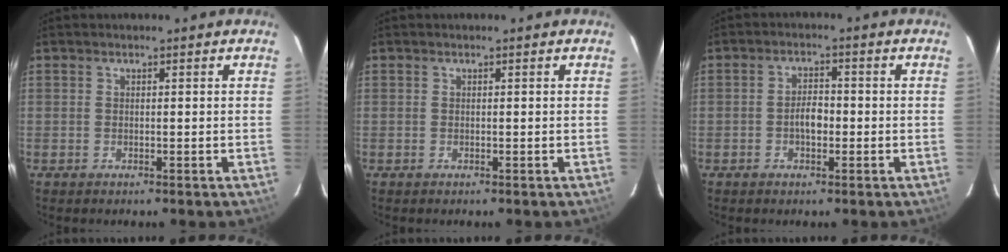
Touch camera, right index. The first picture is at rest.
{"total": 0.0}
{"total": 3.6, "force": [-1.0, 2.0, 2.9], "torque": [-0.053, 0.006, -0.015]}